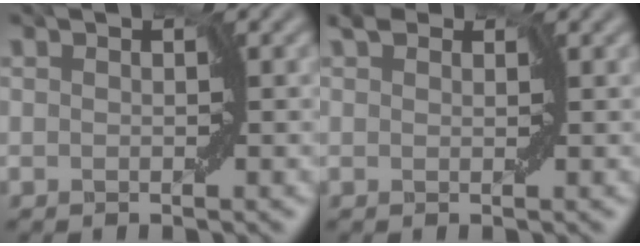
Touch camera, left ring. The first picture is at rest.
{"total": 1.2, "force": [0.7, 0.8, 0.4], "torque": [0.000, 0.004, -0.002]}